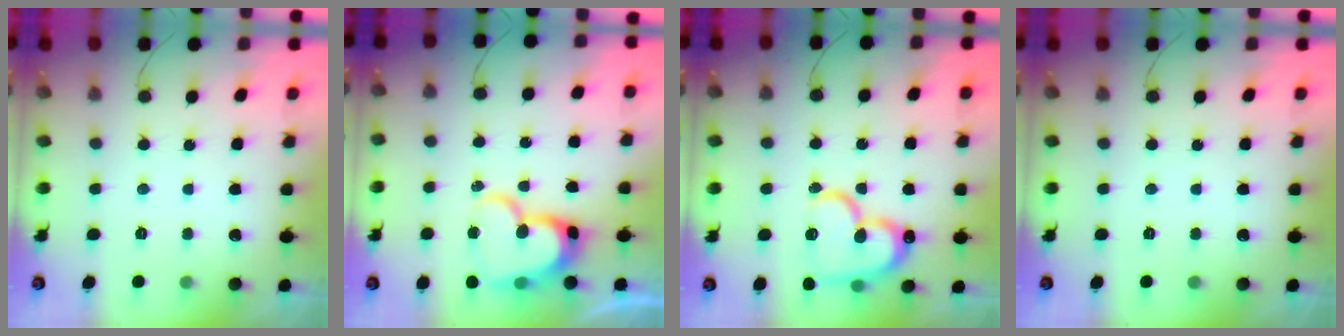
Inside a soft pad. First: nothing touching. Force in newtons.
{"total": 15.7, "press": 15.6, "slide": 1.1}
{"total": 18.8, "press": 18.7, "slide": 2.0}
{"total": 0.0}